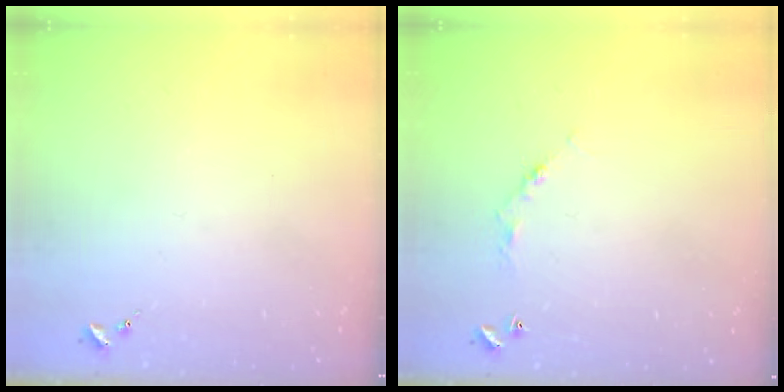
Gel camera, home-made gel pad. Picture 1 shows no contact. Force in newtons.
{"total": 4.1, "press": 4.1, "slide": 0.3}